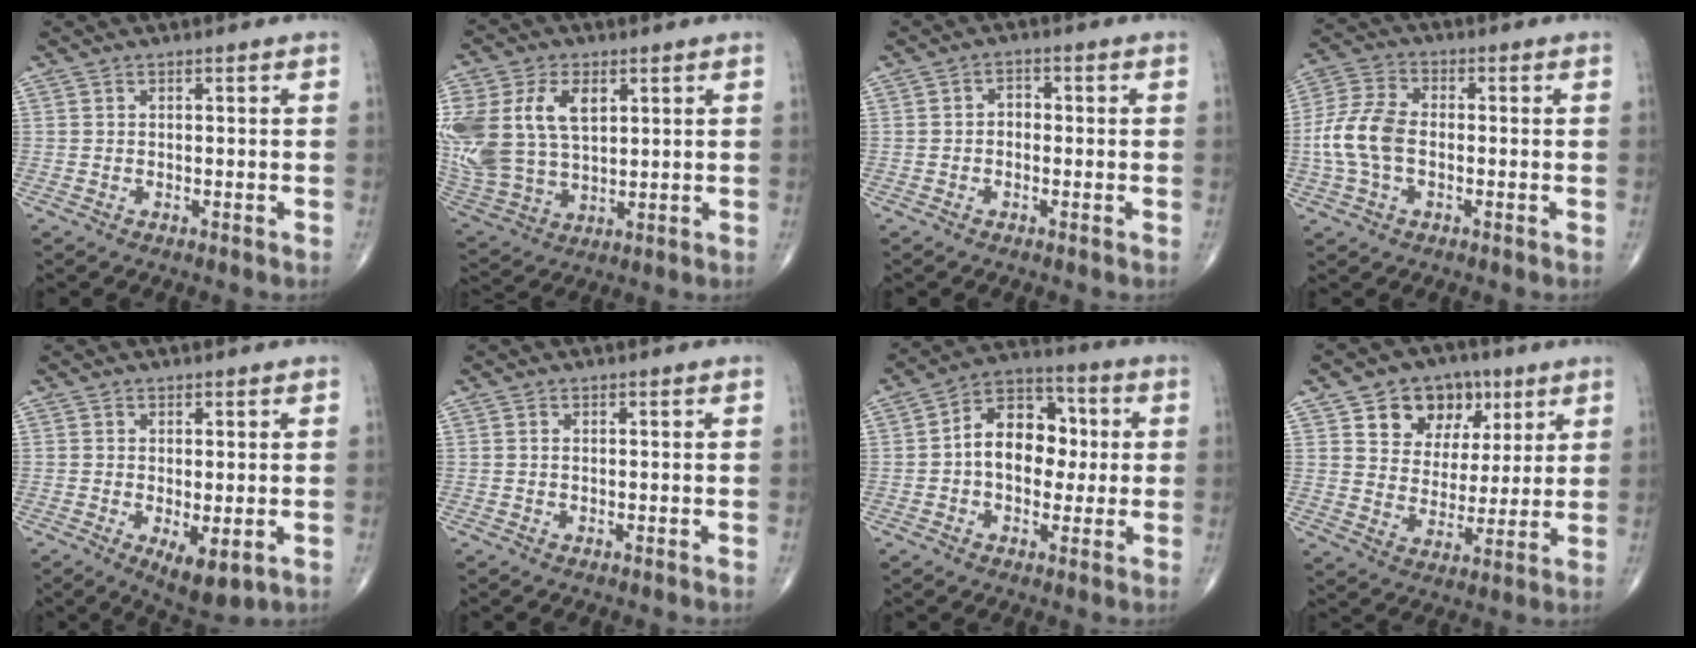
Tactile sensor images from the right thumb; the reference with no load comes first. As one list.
[{"total": 20.9, "force": [5.5, 13.6, 15.0], "torque": [-0.348, 0.010, 0.116]}, {"total": 2.0, "force": [-0.3, 1.6, 1.2], "torque": [-0.001, 0.011, -0.015]}, {"total": 9.8, "force": [-1.3, 6.0, 7.7], "torque": [-0.172, 0.024, -0.032]}, {"total": 6.1, "force": [-1.5, 2.5, 5.3], "torque": [-0.081, -0.019, -0.013]}, {"total": 0.0}, {"total": 12.6, "force": [0.4, 8.8, 9.0], "torque": [-0.098, 0.030, -0.004]}, {"total": 12.7, "force": [6.1, 9.7, 5.6], "torque": [-0.047, -0.020, 0.102]}]